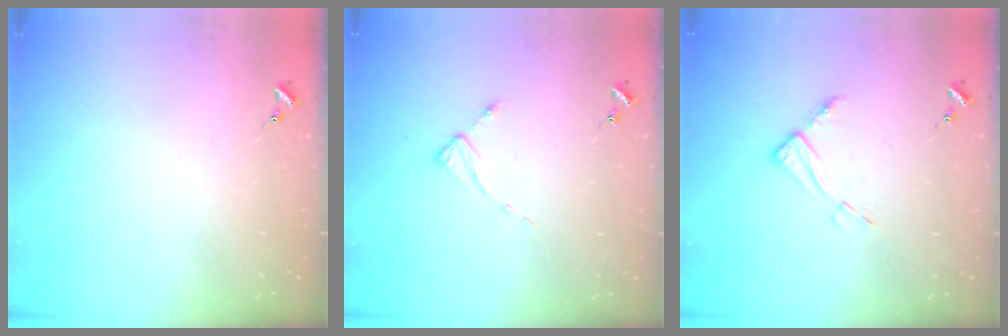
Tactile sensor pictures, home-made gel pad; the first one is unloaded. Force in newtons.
{"total": 2.6, "press": 2.6, "slide": 0.4}
{"total": 7.7, "press": 7.7, "slide": 0.6}